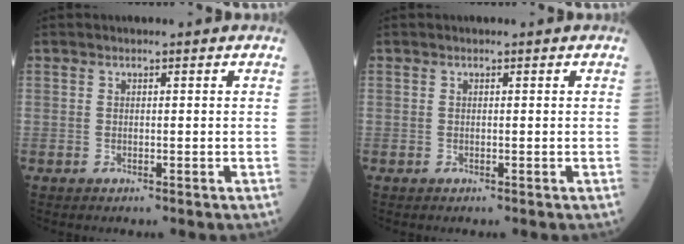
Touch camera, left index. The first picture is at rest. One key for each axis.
{"total": 0.0}